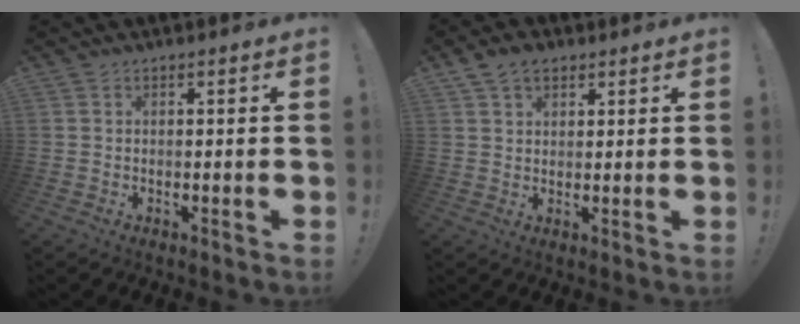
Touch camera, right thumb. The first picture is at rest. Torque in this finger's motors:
{"motor_torque": [0.00, 0.00, 0.00, 0.00, 0.00]}